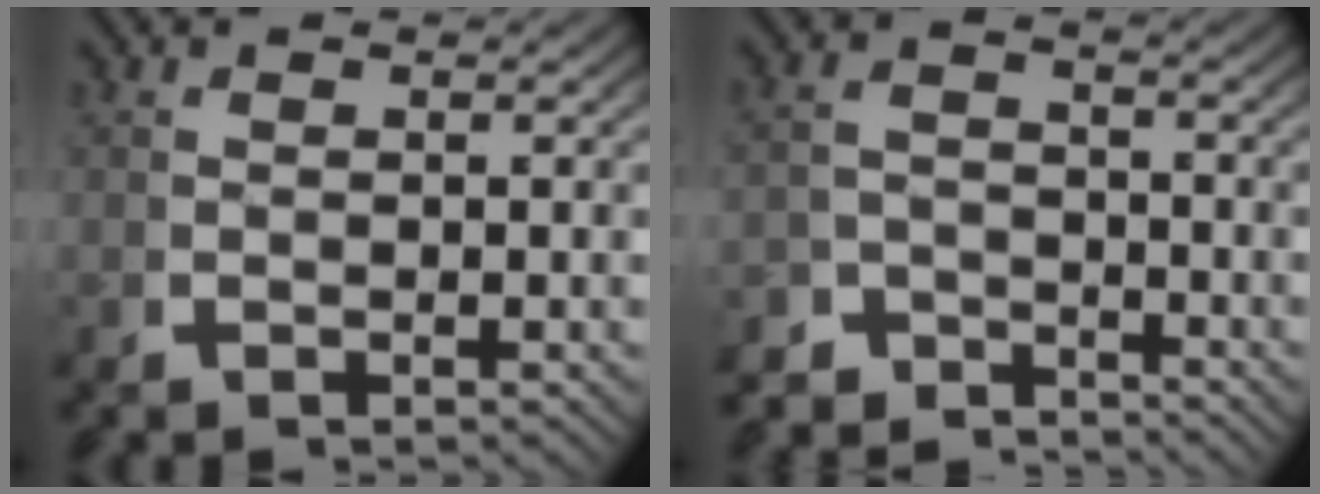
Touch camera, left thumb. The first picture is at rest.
{"total": 3.8, "force": [-3.7, 1.1, 0.2], "torque": [0.009, -0.016, -0.070]}